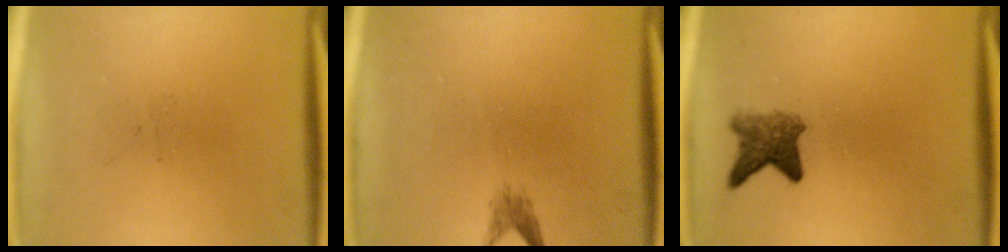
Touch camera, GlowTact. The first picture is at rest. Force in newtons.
{"total": 1.4}
{"total": 3.9}